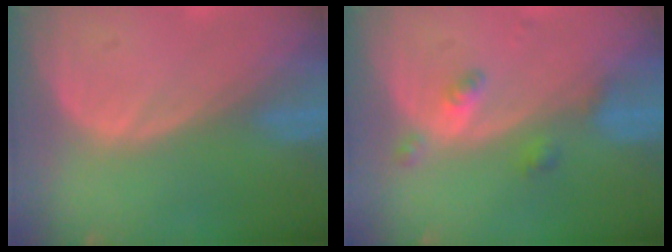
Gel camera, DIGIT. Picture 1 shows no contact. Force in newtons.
{"total": 3.1, "press": 3.1, "slide": 0.2}